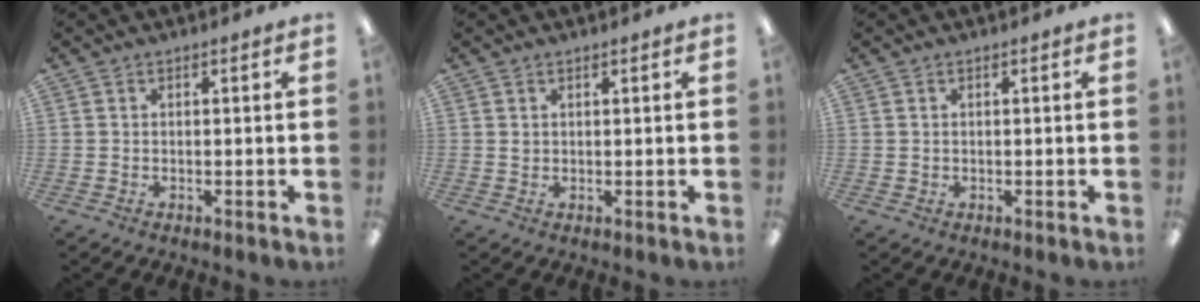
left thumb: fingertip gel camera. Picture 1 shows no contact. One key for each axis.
{"total": 0.8, "fx": 0.6, "fy": 0.5, "fz": 0.1, "tx": -0.005, "ty": 0.001, "tz": 0.011}
{"total": 0.5, "fx": 0.3, "fy": 0.4, "fz": 0.0, "tx": 0.000, "ty": 0.003, "tz": 0.005}